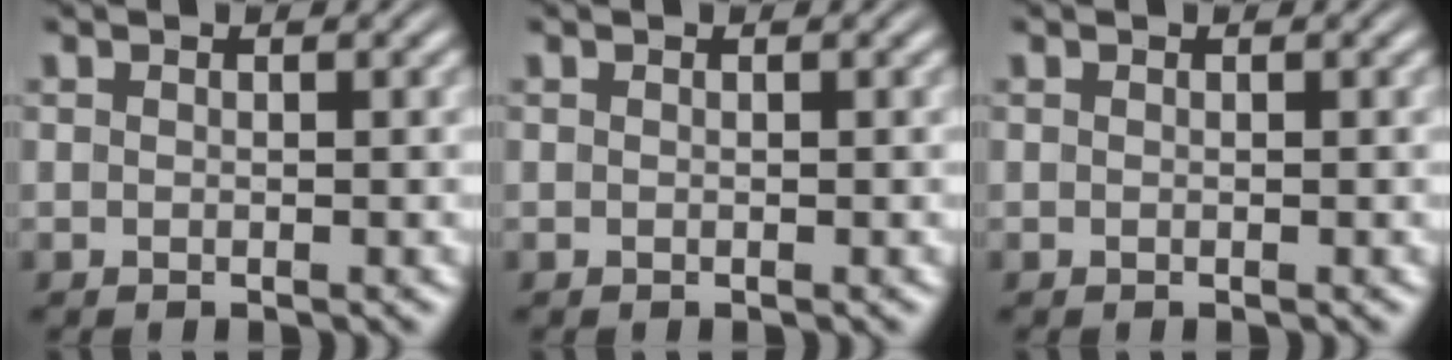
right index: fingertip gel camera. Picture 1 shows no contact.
{"total": 0.0}
{"total": 0.0}